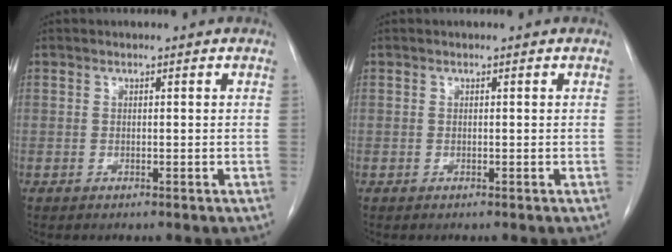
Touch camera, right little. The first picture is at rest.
{"total": 0.0}